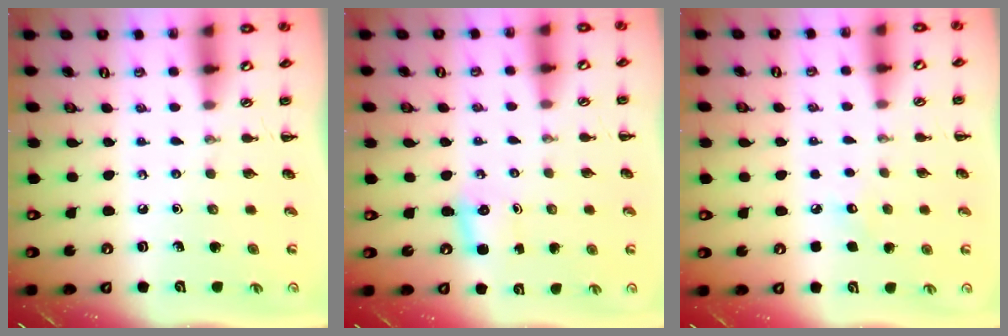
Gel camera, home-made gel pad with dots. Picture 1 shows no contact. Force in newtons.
{"total": 2.5, "press": 2.4, "slide": 0.8}
{"total": 4.8, "press": 4.6, "slide": 1.2}